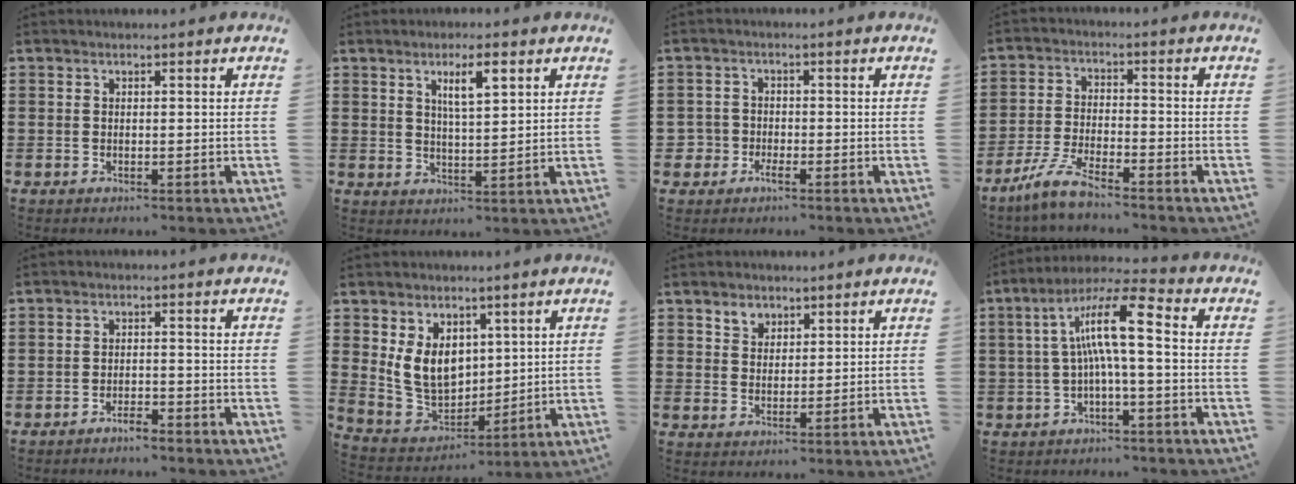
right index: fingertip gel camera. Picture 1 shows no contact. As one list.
[{"total": 4.7, "force": [2.1, 1.0, 4.1], "torque": [-0.078, 0.003, 0.033]}, {"total": 2.6, "force": [-1.7, 1.9, 0.6], "torque": [-0.027, 0.000, -0.039]}, {"total": 5.9, "force": [-5.0, 0.4, 3.1], "torque": [-0.084, -0.010, -0.102]}, {"total": 2.2, "force": [-2.1, 0.1, 0.5], "torque": [-0.013, 0.002, -0.043]}, {"total": 8.5, "force": [2.3, 6.6, 4.9], "torque": [-0.124, 0.002, 0.044]}, {"total": 2.9, "force": [2.0, 2.0, 0.3], "torque": [-0.009, 0.005, 0.036]}, {"total": 10.9, "force": [0.8, 2.2, 10.6], "torque": [-0.215, 0.006, 0.007]}]